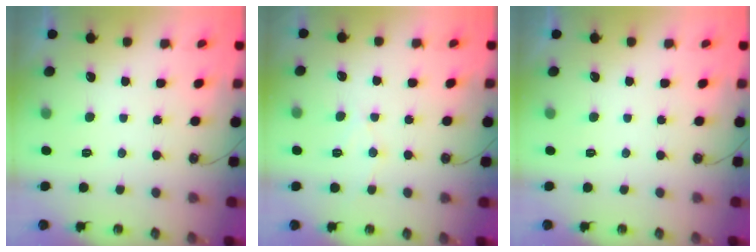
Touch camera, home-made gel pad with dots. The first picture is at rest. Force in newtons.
{"total": 7.1, "press": 7.1, "slide": 0.5}
{"total": 0.0}